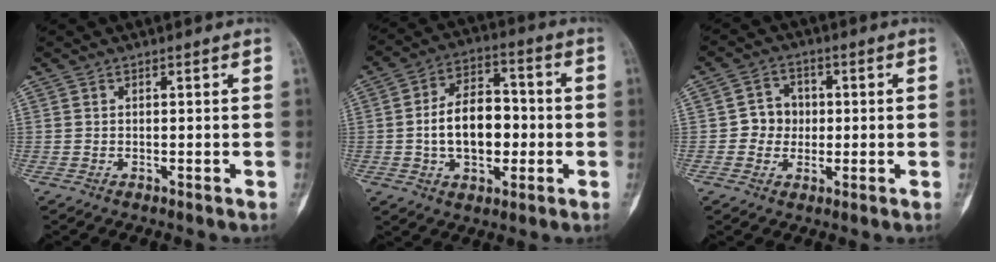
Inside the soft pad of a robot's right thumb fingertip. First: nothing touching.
{"total": 13.5, "force": [-1.3, 8.6, 10.3], "torque": [-0.142, 0.031, -0.024]}
{"total": 5.5, "force": [-0.1, 5.1, 1.9], "torque": [0.004, 0.011, -0.008]}